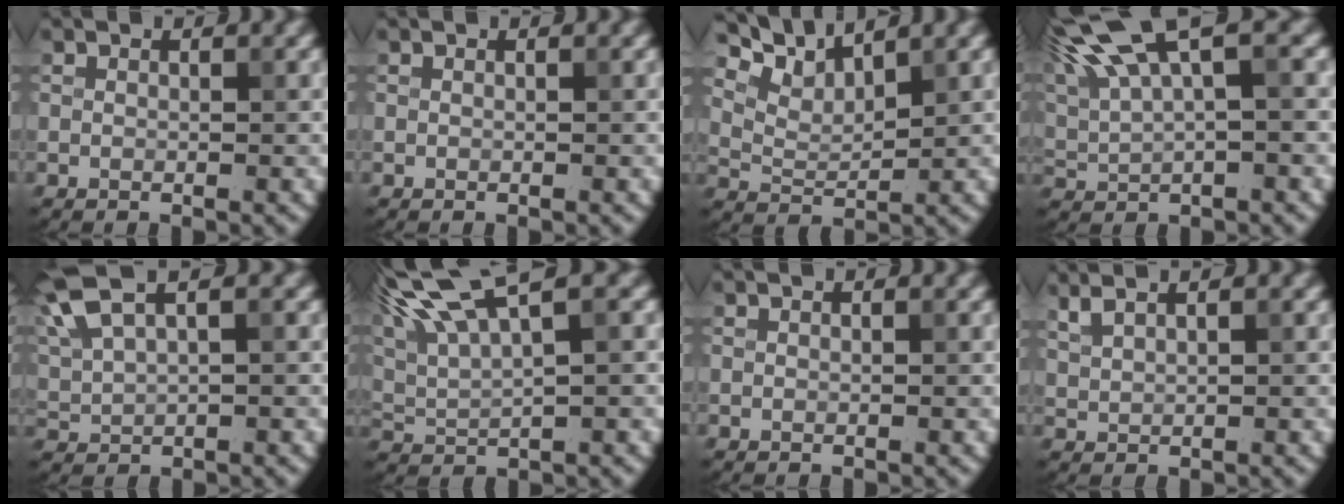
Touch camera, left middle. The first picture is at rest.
{"total": 0.0}
{"total": 4.6, "force": [4.2, 0.9, 1.5], "torque": [-0.046, 0.000, 0.082]}
{"total": 9.9, "force": [6.0, 2.8, 7.4], "torque": [-0.159, 0.022, 0.112]}
{"total": 5.7, "force": [3.5, 1.9, 4.0], "torque": [-0.103, 0.022, 0.071]}
{"total": 8.4, "force": [5.6, 2.1, 6.0], "torque": [-0.119, 0.025, 0.102]}
{"total": 0.0}
{"total": 3.1, "force": [2.4, 1.0, 1.7], "torque": [-0.025, 0.015, 0.035]}